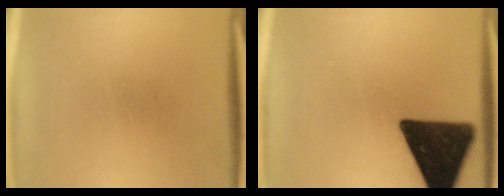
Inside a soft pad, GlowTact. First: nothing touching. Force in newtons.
{"total": 16.7}